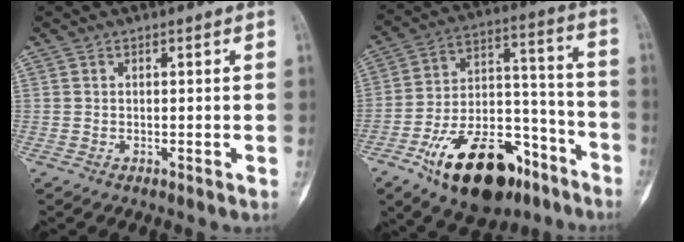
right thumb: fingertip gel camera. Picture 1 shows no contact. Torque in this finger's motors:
{"motor_torque": [2.60, 1.62, 1.69, -1.08, 0.29]}